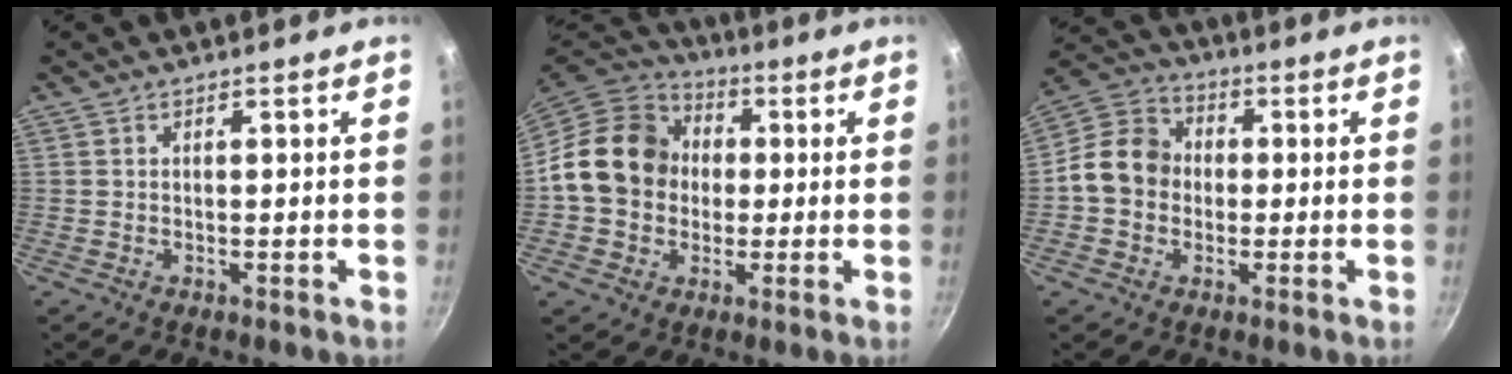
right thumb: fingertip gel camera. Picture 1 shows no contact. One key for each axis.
{"total": 16.2, "fx": 0.8, "fy": 13.7, "fz": 8.6, "tx": -0.118, "ty": 0.029, "tz": 0.001}
{"total": 10.7, "fx": -0.7, "fy": 9.1, "fz": 5.6, "tx": -0.066, "ty": 0.028, "tz": -0.035}